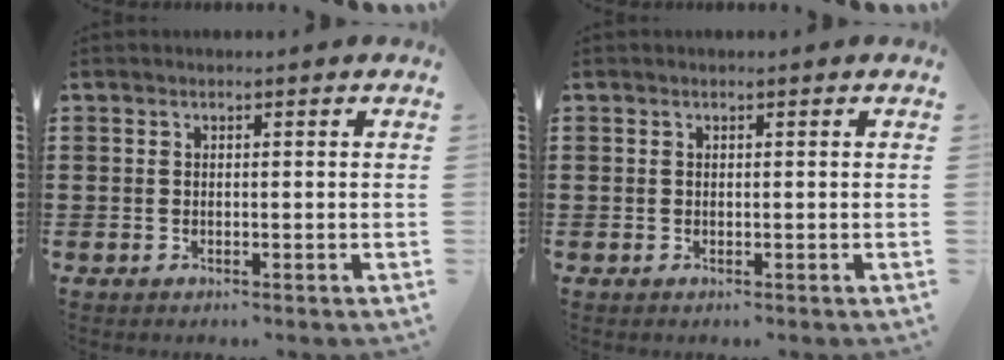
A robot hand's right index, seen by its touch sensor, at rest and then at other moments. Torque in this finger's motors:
{"motor_torque": [0.00, 0.00, 0.00, 0.00]}